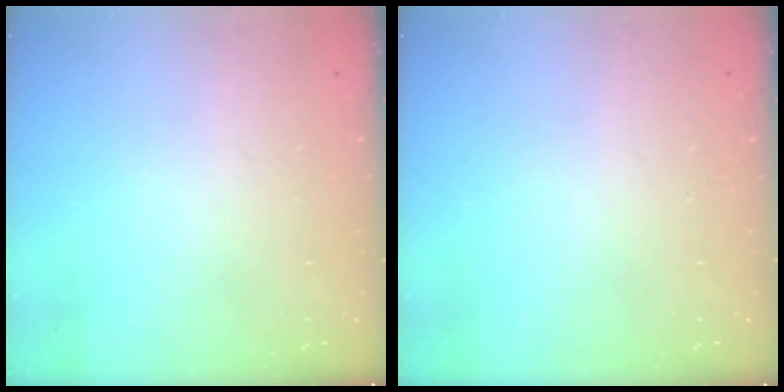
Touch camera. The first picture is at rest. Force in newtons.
{"total": 0.0}